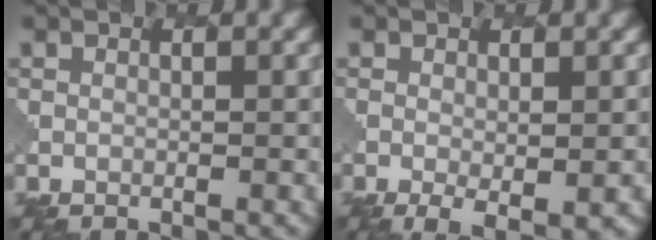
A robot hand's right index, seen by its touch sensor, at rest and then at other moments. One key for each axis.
{"total": 3.1, "fx": -0.7, "fy": 1.1, "fz": 2.8, "tx": -0.043, "ty": -0.013, "tz": -0.006}